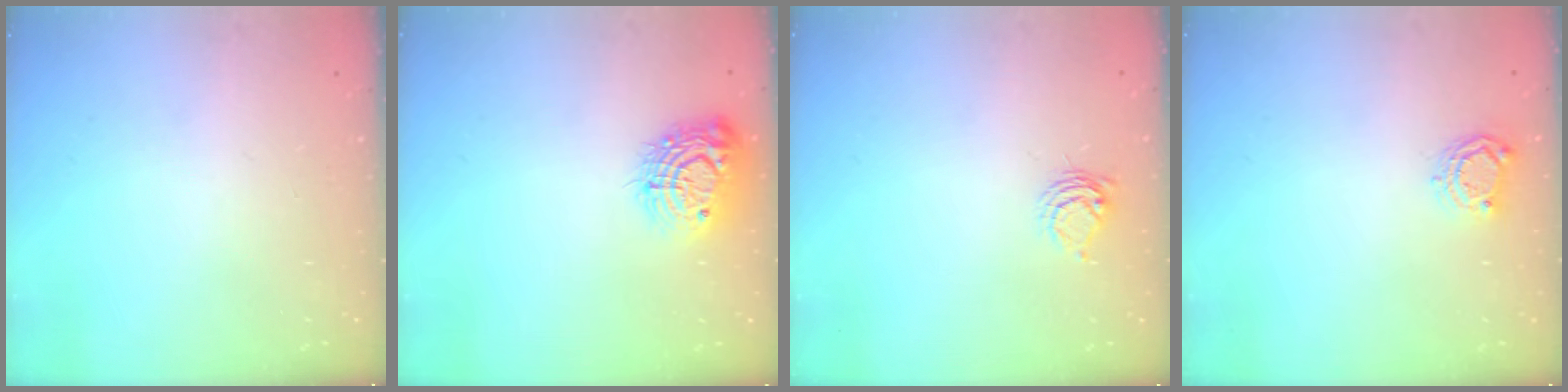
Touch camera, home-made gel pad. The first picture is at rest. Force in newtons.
{"total": 13.1, "press": 13.1, "slide": 0.8}
{"total": 6.6, "press": 6.6, "slide": 0.7}
{"total": 5.8, "press": 5.8, "slide": 0.2}